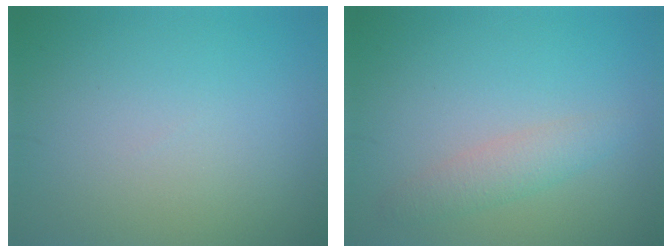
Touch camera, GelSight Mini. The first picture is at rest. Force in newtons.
{"total": 1.3, "press": 1.3, "slide": 0.3}